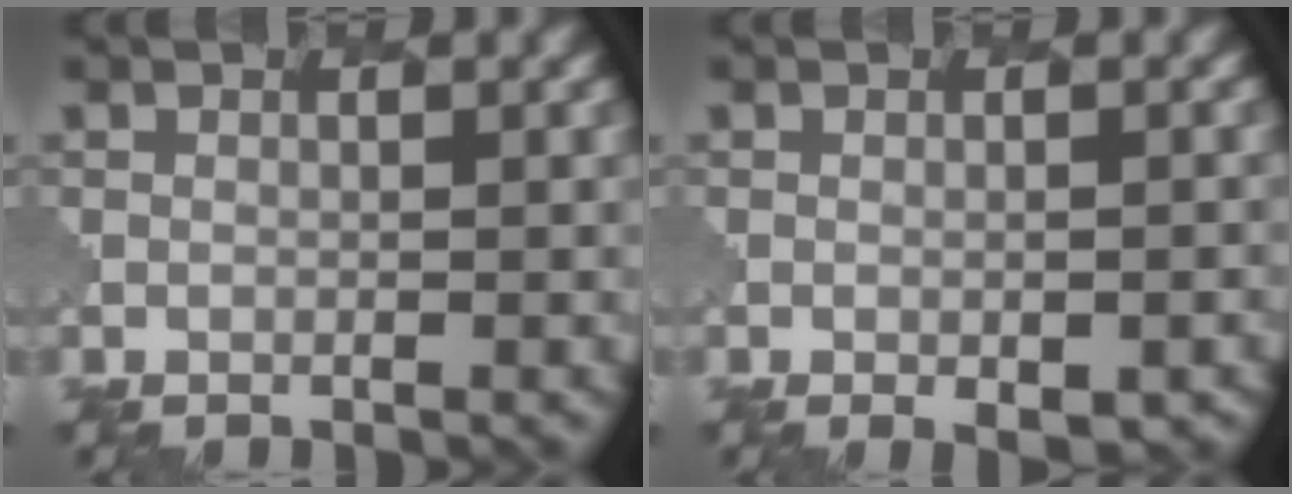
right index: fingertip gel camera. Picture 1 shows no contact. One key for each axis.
{"total": 2.0, "fx": -1.0, "fy": 0.8, "fz": 1.6, "tx": -0.019, "ty": 0.000, "tz": -0.001}